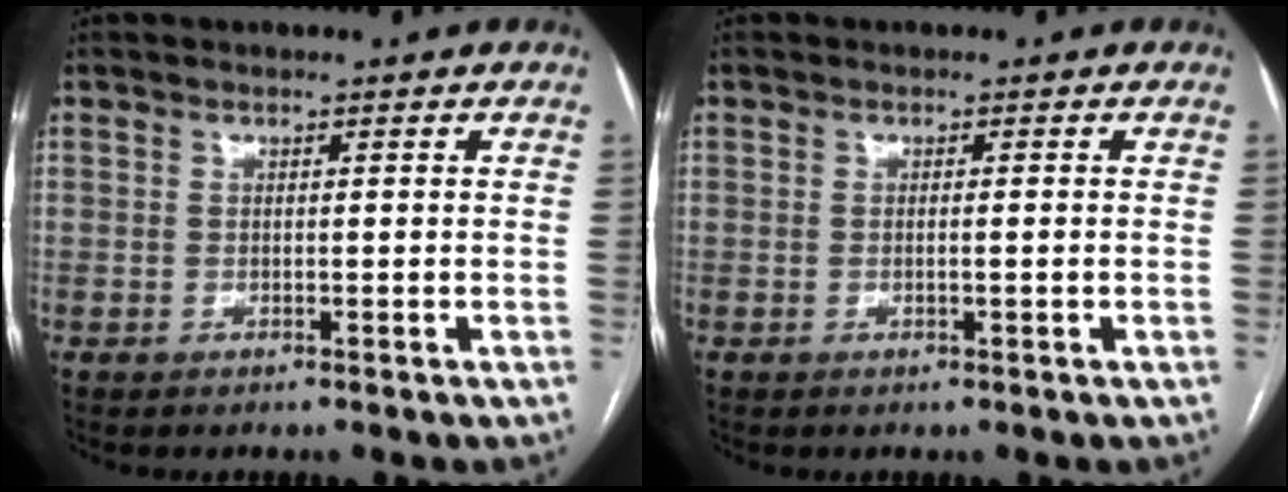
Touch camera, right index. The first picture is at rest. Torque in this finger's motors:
{"motor_torque": [-0.15, -0.10, -0.04, 0.00]}